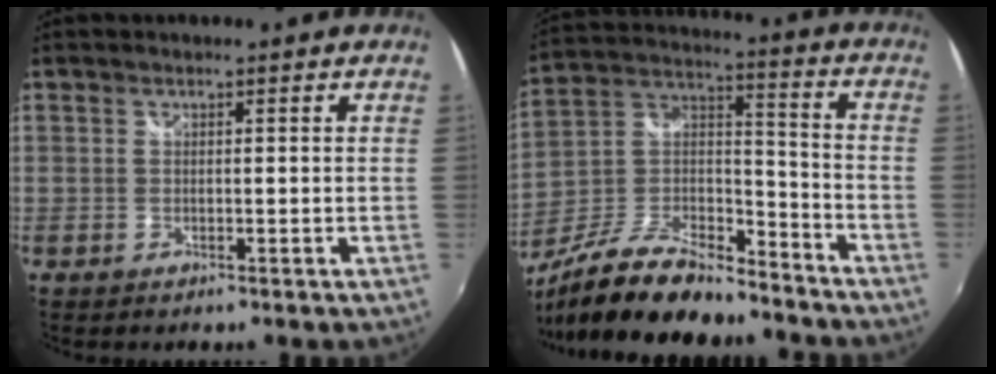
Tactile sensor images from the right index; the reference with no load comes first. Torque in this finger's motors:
{"motor_torque": [1.06, -1.08, 0.27, 0.13]}